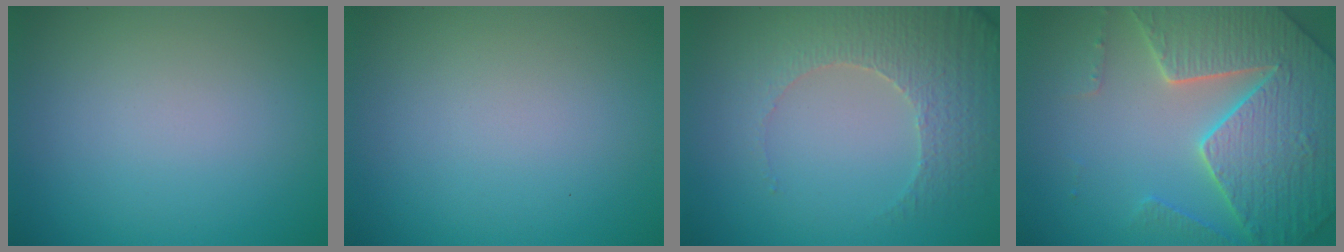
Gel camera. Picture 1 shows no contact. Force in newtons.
{"total": 0.0}
{"total": 3.9, "press": 3.8, "slide": 1.0}
{"total": 7.5, "press": 7.2, "slide": 2.1}